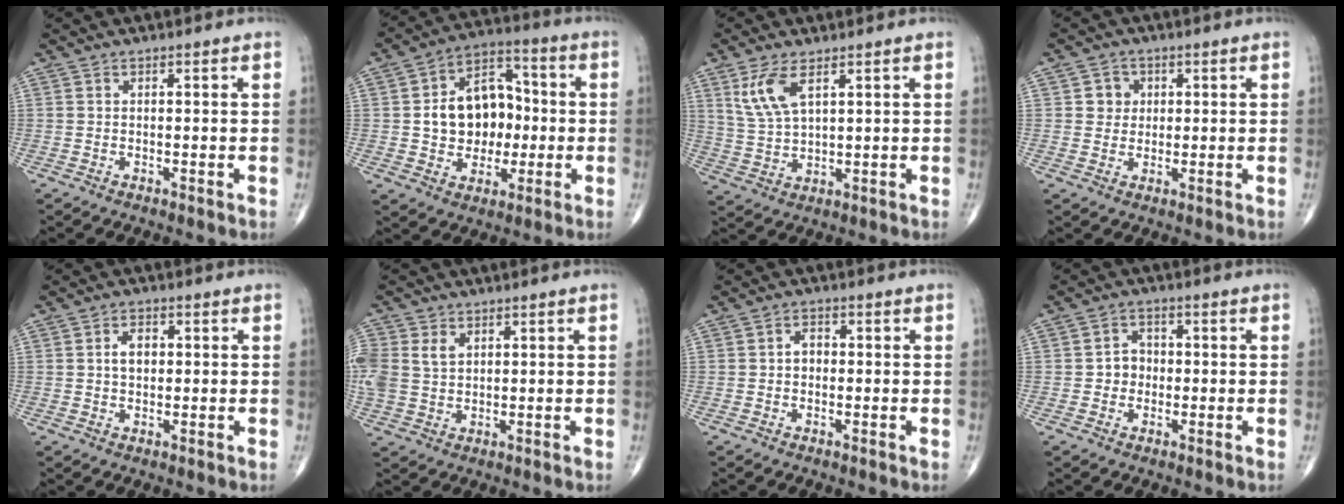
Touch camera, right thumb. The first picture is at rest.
{"total": 14.3, "force": [-0.2, 10.8, 9.4], "torque": [-0.102, 0.032, -0.002]}
{"total": 7.4, "force": [3.6, 3.0, 5.7], "torque": [-0.120, -0.011, 0.085]}
{"total": 3.7, "force": [0.8, 3.5, 0.9], "torque": [0.009, 0.002, 0.008]}
{"total": 3.6, "force": [0.6, 2.4, 2.6], "torque": [-0.037, 0.006, 0.008]}
{"total": 8.9, "force": [2.6, 6.8, 5.2], "torque": [-0.135, 0.003, 0.057]}
{"total": 2.4, "force": [-0.1, 1.9, 1.5], "torque": [-0.014, 0.011, -0.005]}
{"total": 3.8, "force": [-0.4, 3.5, 1.6], "torque": [-0.004, 0.011, -0.013]}